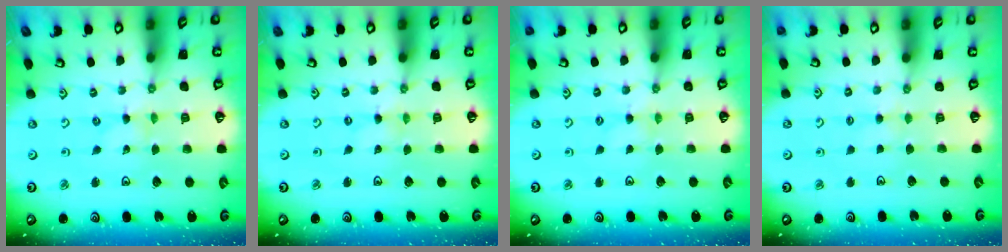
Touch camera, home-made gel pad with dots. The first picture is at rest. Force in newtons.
{"total": 0.0}
{"total": 1.6, "press": 1.6, "slide": 0.3}
{"total": 2.4, "press": 2.4, "slide": 0.5}